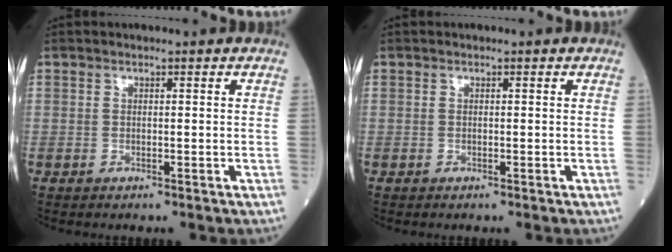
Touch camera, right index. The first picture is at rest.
{"total": 0.0}